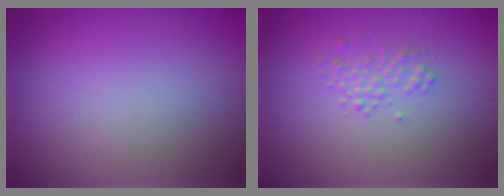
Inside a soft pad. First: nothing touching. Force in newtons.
{"total": 1.5, "press": 1.5, "slide": 0.0}